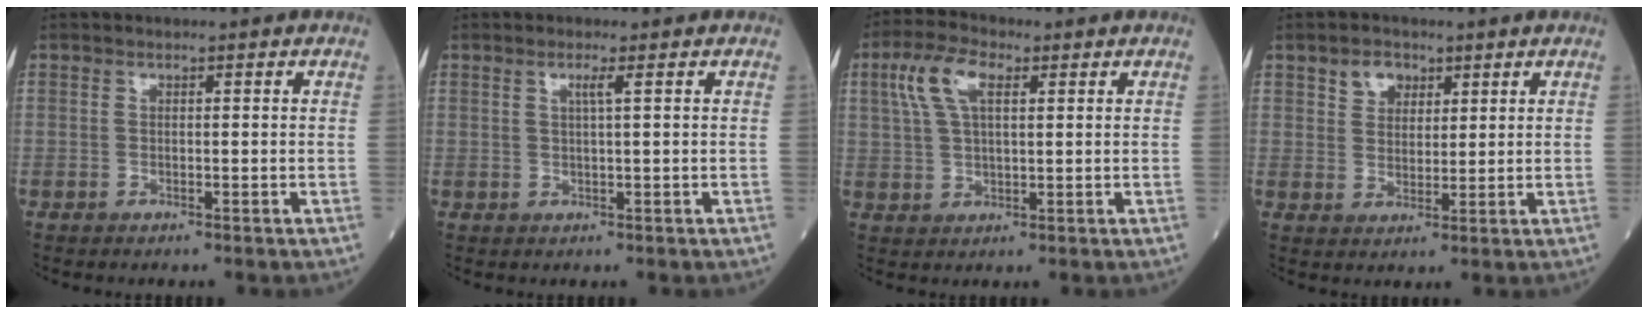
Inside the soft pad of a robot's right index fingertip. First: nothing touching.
{"total": 1.5, "force": [0.6, -0.3, 1.4], "torque": [-0.028, -0.002, 0.012]}
{"total": 7.2, "force": [2.9, 2.9, 6.0], "torque": [-0.135, 0.020, 0.056]}
{"total": 4.1, "force": [2.3, 2.9, 1.7], "torque": [-0.030, 0.007, 0.043]}